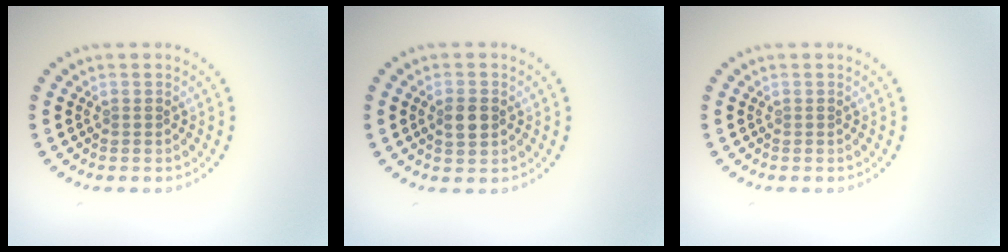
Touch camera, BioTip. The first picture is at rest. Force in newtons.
{"total": 2.1, "press": 2.1, "slide": 0.2}
{"total": 0.0}